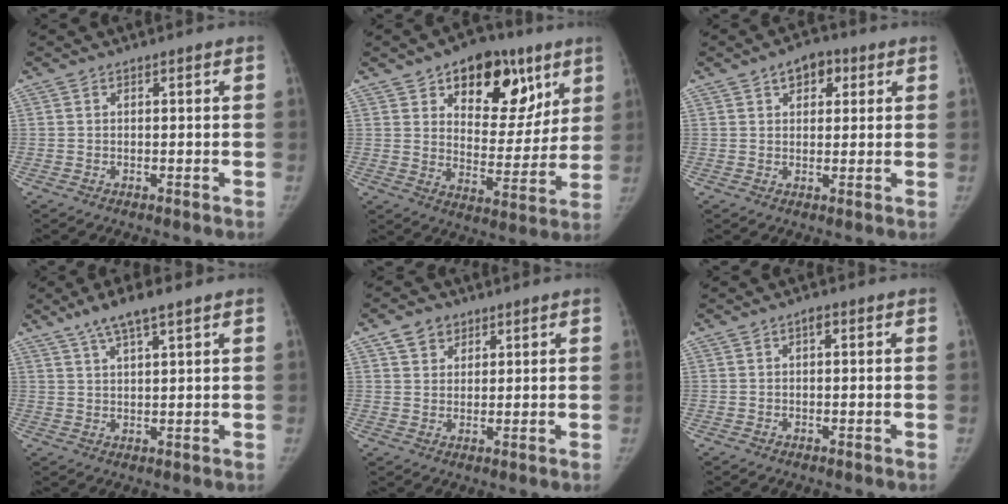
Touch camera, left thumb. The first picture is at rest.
{"total": 18.7, "force": [9.8, 11.1, 11.5], "torque": [-0.096, -0.039, 0.144]}
{"total": 5.5, "force": [2.6, 3.6, 3.4], "torque": [-0.019, -0.004, 0.031]}
{"total": 6.9, "force": [4.7, 1.4, 4.9], "torque": [-0.092, -0.008, 0.087]}
{"total": 4.6, "force": [2.8, 3.4, 1.5], "torque": [-0.006, -0.015, 0.049]}
{"total": 1.2, "force": [0.5, 0.7, 0.9], "torque": [-0.012, 0.003, 0.004]}